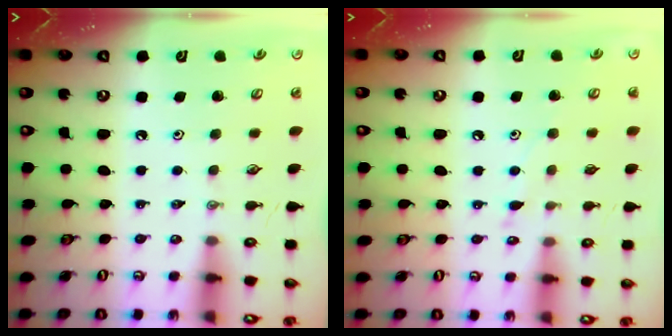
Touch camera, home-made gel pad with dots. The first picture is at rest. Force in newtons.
{"total": 6.3, "press": 6.2, "slide": 0.7}